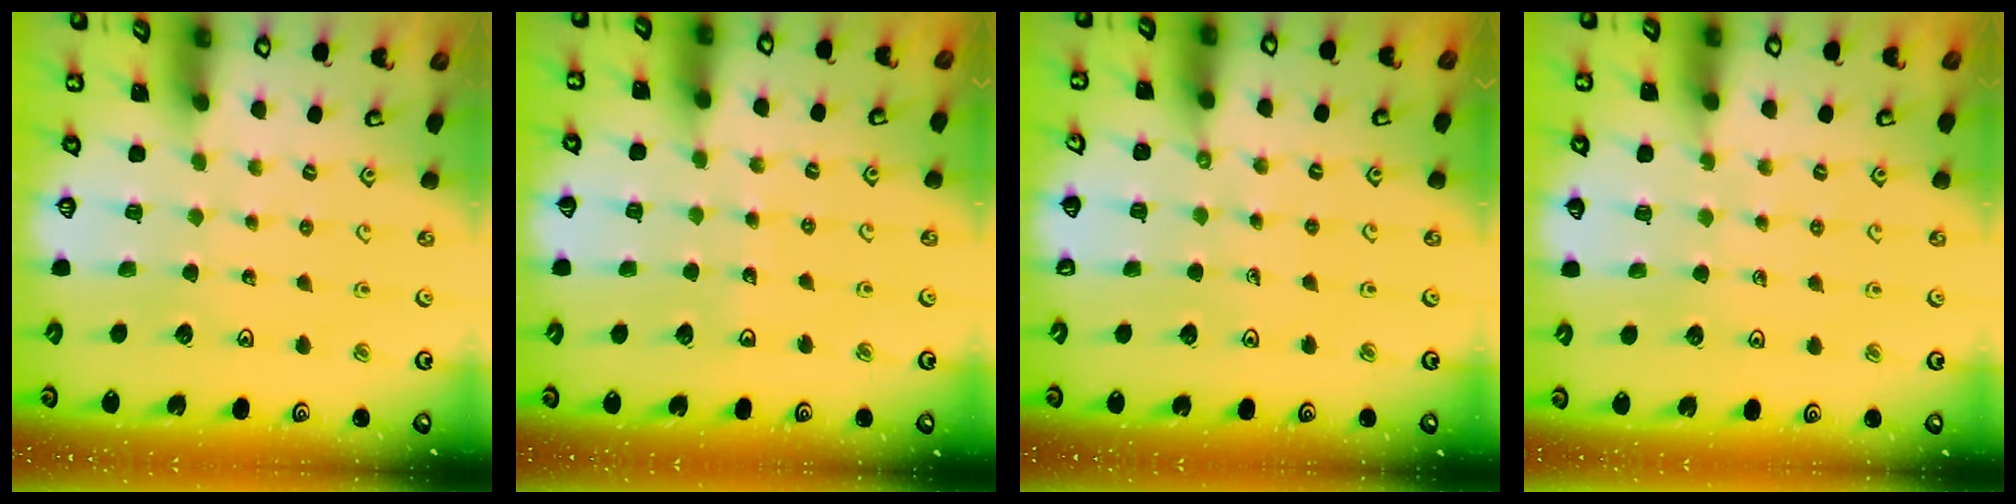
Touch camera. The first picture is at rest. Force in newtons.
{"total": 3.8, "press": 3.8, "slide": 0.4}
{"total": 2.7, "press": 2.7, "slide": 0.5}
{"total": 4.8, "press": 4.7, "slide": 1.0}